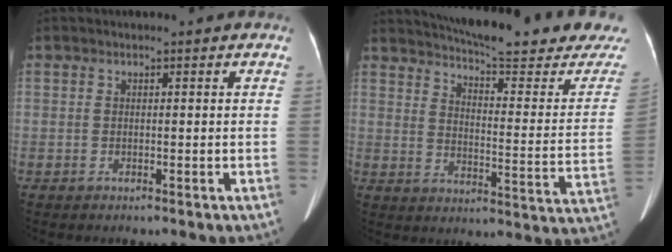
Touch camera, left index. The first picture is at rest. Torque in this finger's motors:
{"motor_torque": [0.80, -1.33, 0.21, 0.07]}